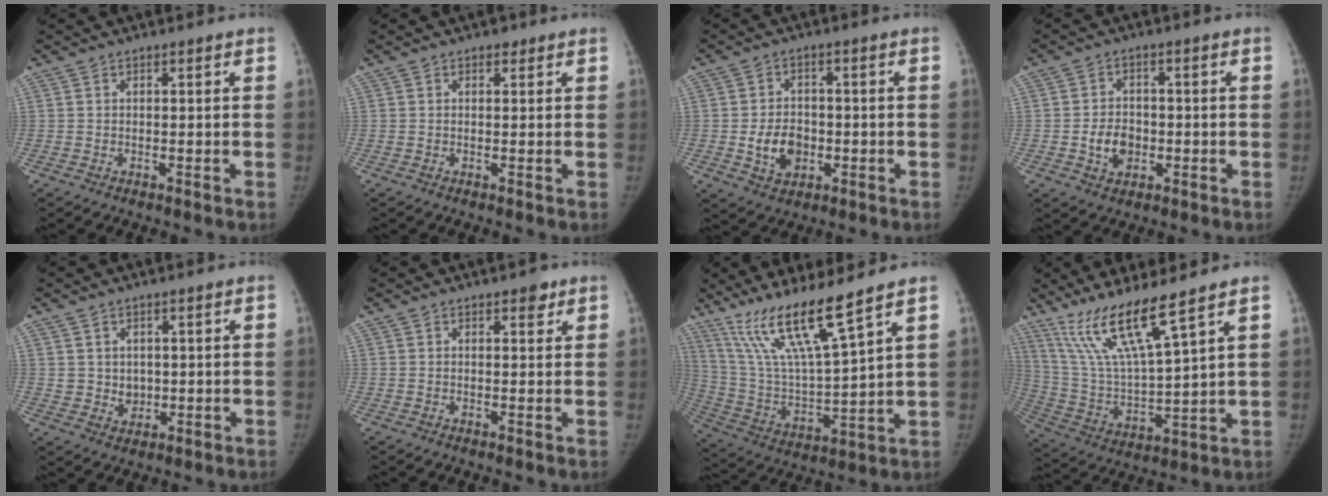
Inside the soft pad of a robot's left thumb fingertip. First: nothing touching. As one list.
[{"total": 0.9, "force": [0.5, 0.7, 0.3], "torque": [0.003, -0.002, 0.004]}, {"total": 7.2, "force": [-1.6, 5.4, 4.4], "torque": [-0.050, 0.008, -0.022]}, {"total": 5.9, "force": [-1.4, 4.5, 3.5], "torque": [-0.037, 0.010, -0.023]}, {"total": 3.6, "force": [0.4, 3.2, 1.6], "torque": [-0.005, -0.005, 0.016]}, {"total": 1.9, "force": [1.2, 1.0, 1.1], "torque": [-0.004, -0.004, 0.014]}, {"total": 15.8, "force": [11.1, 0.8, 11.2], "torque": [-0.200, -0.061, 0.225]}, {"total": 14.3, "force": [9.9, 0.9, 10.3], "torque": [-0.195, -0.056, 0.209]}]